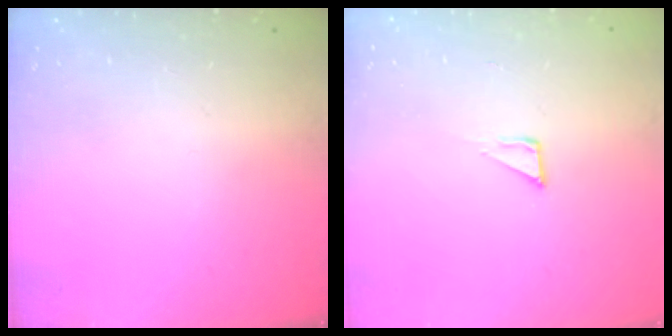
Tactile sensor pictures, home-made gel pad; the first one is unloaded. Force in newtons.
{"total": 2.1, "press": 2.1, "slide": 0.1}